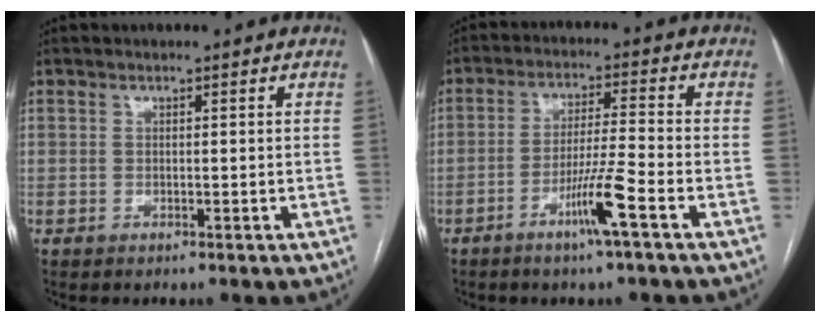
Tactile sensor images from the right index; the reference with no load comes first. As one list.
[{"total": 7.3, "force": [-3.8, -0.9, 6.2], "torque": [-0.117, -0.006, -0.073]}]